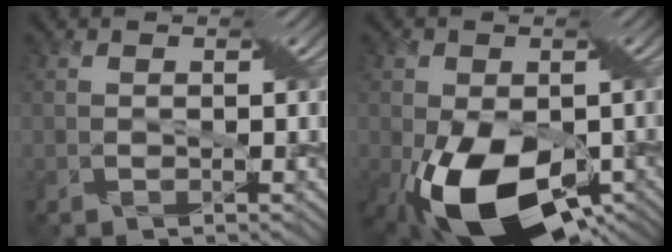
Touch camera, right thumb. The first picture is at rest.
{"total": 16.0, "force": [-5.7, 9.3, 11.7], "torque": [-0.202, -0.045, -0.086]}